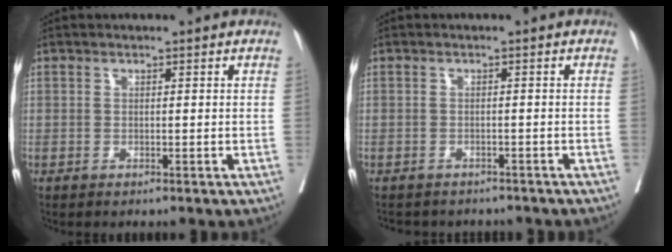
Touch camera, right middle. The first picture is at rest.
{"total": 7.8, "force": [-7.0, 2.8, 1.9], "torque": [-0.028, 0.003, -0.079]}